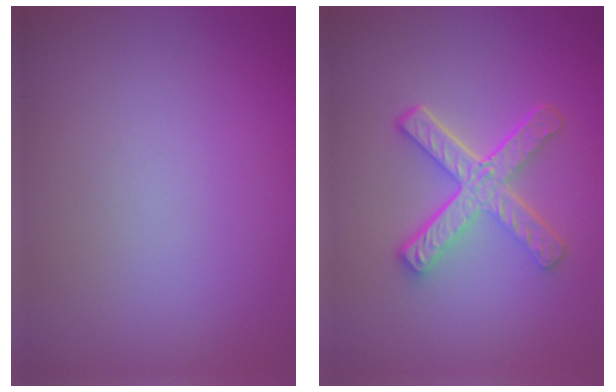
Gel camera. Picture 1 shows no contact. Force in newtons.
{"total": 5.0, "press": 3.7, "slide": 3.3}